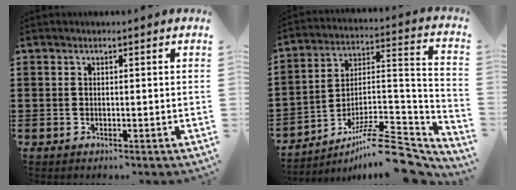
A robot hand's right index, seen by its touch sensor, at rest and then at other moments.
{"total": 10.9, "force": [-8.7, 2.3, 6.1], "torque": [-0.088, 0.025, -0.162]}